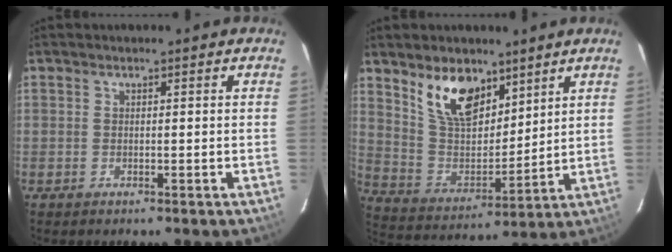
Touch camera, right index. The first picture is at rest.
{"total": 13.3, "force": [8.4, 6.9, 7.6], "torque": [-0.146, 0.003, 0.168]}